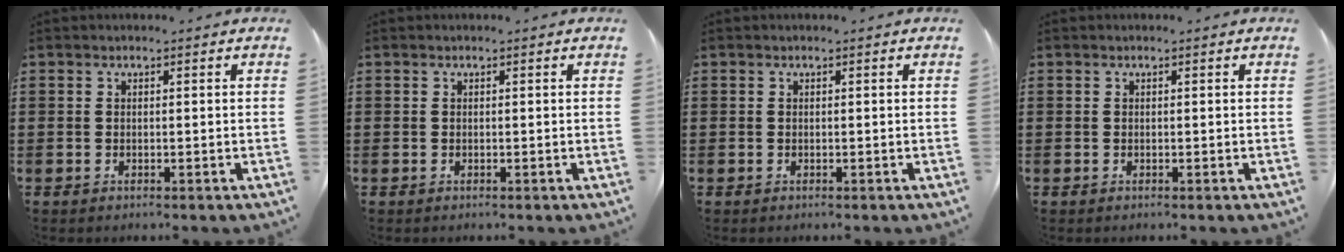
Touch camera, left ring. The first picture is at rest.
{"total": 0.0}
{"total": 0.0}
{"total": 0.0}